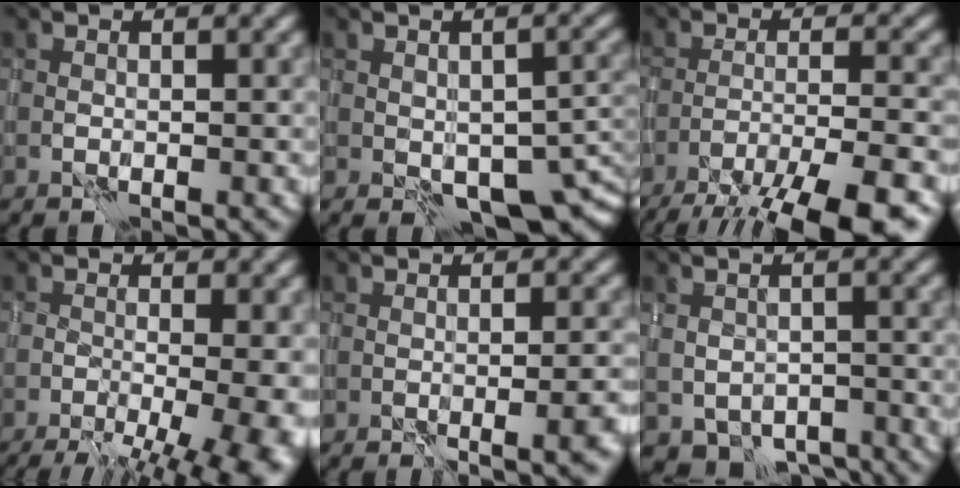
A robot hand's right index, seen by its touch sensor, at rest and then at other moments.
{"total": 7.0, "force": [-2.2, 3.6, 5.6], "torque": [-0.076, -0.008, -0.023]}
{"total": 10.3, "force": [-8.2, 1.5, 6.1], "torque": [-0.087, -0.011, -0.119]}
{"total": 13.7, "force": [-7.1, 6.0, 10.1], "torque": [-0.090, -0.014, -0.070]}
{"total": 2.5, "force": [-0.7, 0.5, 2.3], "torque": [-0.036, -0.004, -0.008]}
{"total": 4.2, "force": [-2.7, 2.7, 1.8], "torque": [-0.014, -0.008, -0.033]}